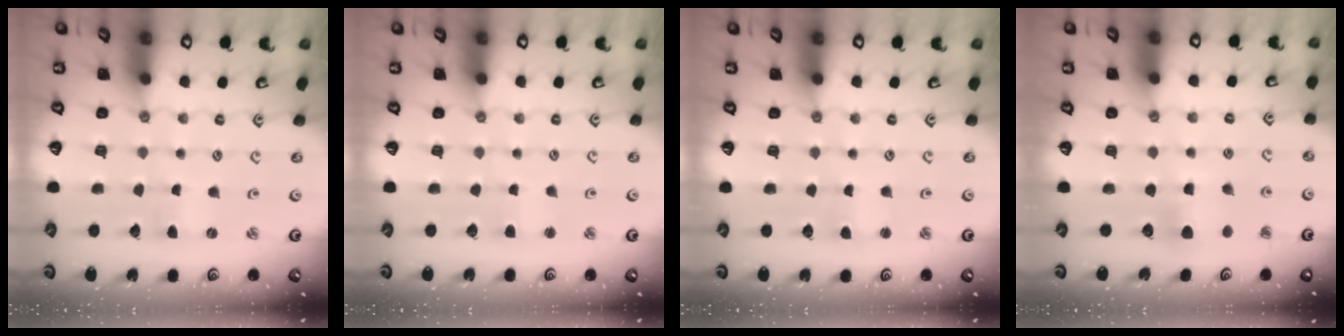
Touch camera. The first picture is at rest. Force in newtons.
{"total": 2.2, "press": 2.2, "slide": 0.2}
{"total": 0.7, "press": 0.7, "slide": 0.1}
{"total": 6.5, "press": 6.5, "slide": 0.6}